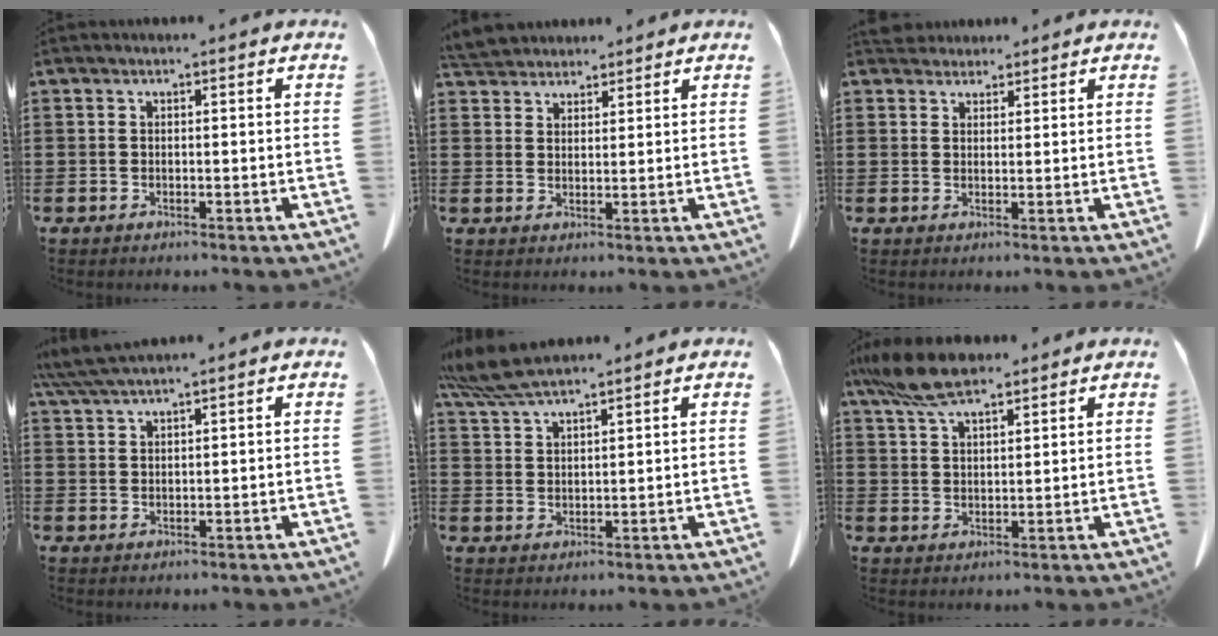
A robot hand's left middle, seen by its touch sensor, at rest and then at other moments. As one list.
[{"total": 4.4, "force": [4.2, 1.0, 0.5], "torque": [-0.023, -0.009, 0.081]}, {"total": 2.8, "force": [2.6, 0.9, 0.1], "torque": [-0.001, -0.006, 0.049]}, {"total": 3.9, "force": [3.5, 0.0, 1.8], "torque": [-0.046, -0.006, 0.066]}, {"total": 6.0, "force": [5.2, 0.8, 2.9], "torque": [-0.071, -0.008, 0.098]}, {"total": 8.6, "force": [6.6, 2.6, 4.9], "torque": [-0.113, -0.006, 0.125]}]